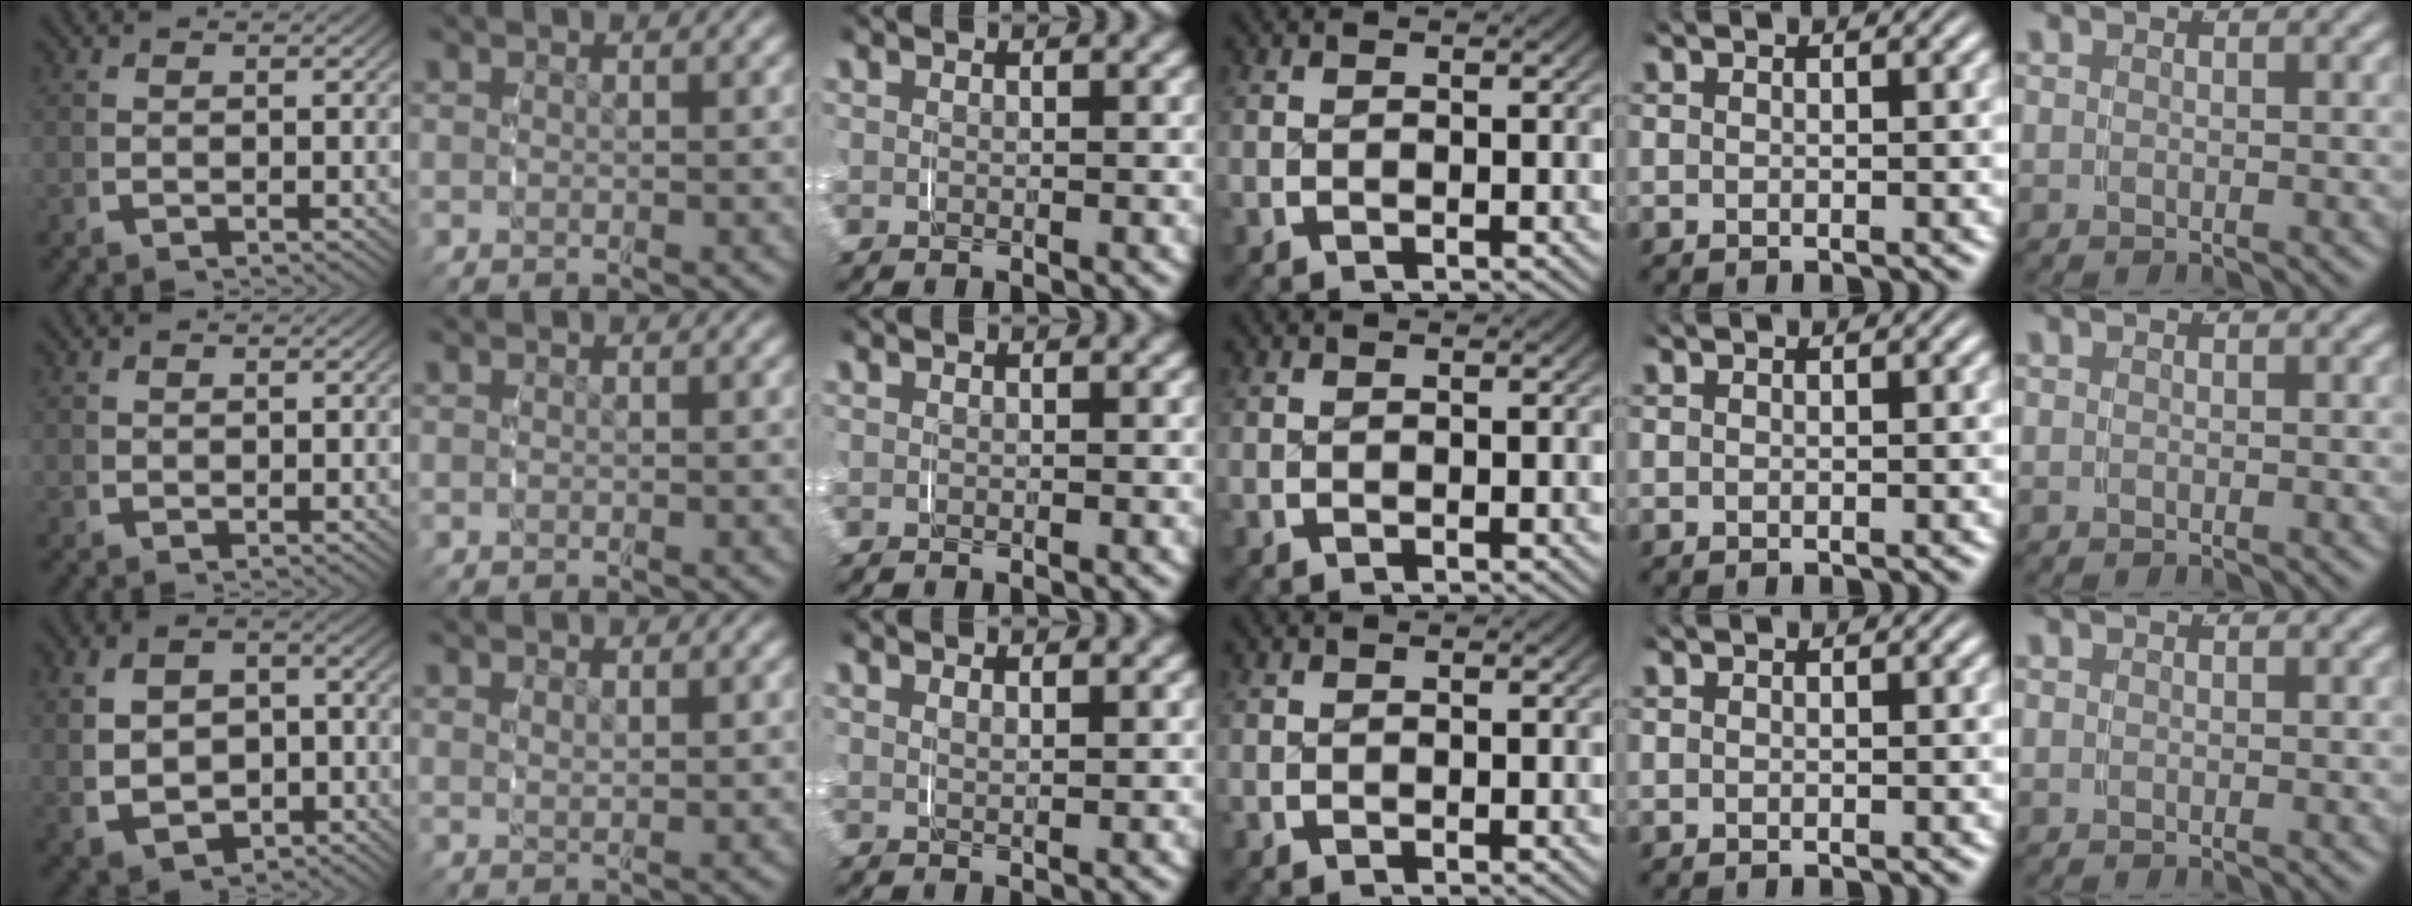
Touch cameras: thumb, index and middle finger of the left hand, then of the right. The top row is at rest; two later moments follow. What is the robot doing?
{"motion": "grasp_and_lifting", "object": "scarf"}